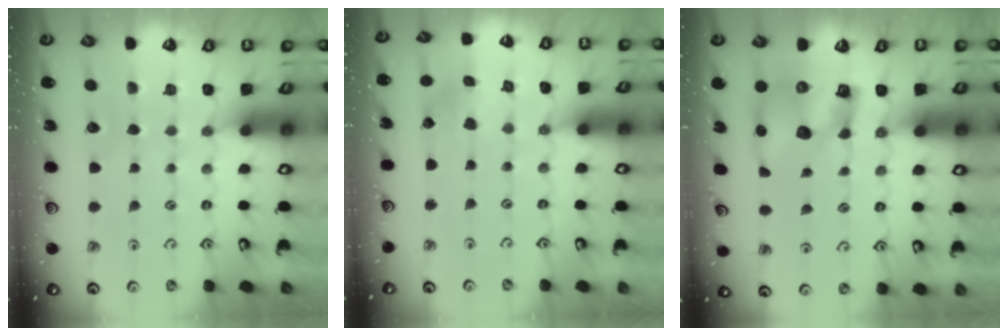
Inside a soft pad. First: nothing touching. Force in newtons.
{"total": 1.6, "press": 1.6, "slide": 0.2}
{"total": 8.8, "press": 8.7, "slide": 1.4}